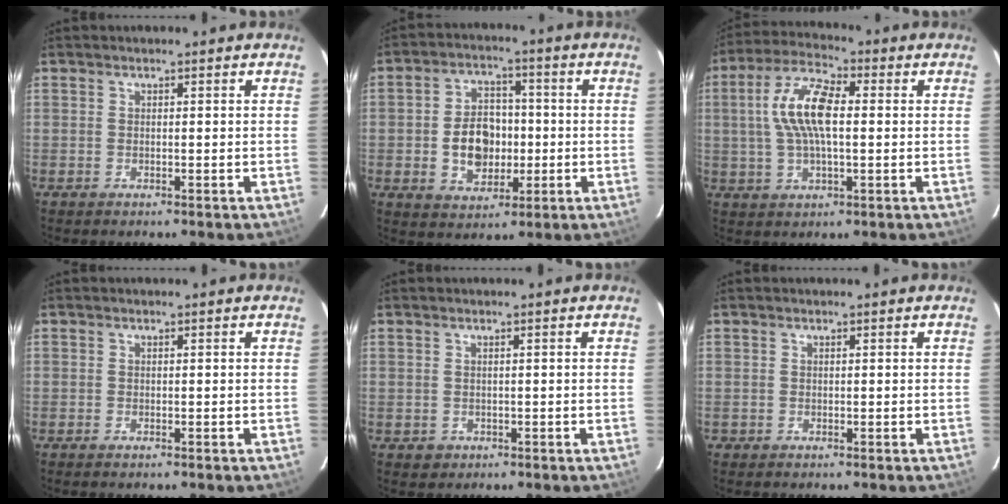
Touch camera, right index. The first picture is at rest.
{"total": 9.8, "force": [-1.3, 7.2, 6.4], "torque": [-0.122, 0.022, -0.009]}
{"total": 11.4, "force": [1.2, 4.3, 10.5], "torque": [-0.210, 0.018, 0.019]}
{"total": 0.6, "force": [-0.5, 0.2, 0.3], "torque": [-0.007, -0.001, -0.009]}
{"total": 1.6, "force": [-0.2, 1.6, 0.2], "torque": [-0.002, 0.001, 0.003]}
{"total": 0.8, "force": [-0.1, 0.8, -0.1], "torque": [0.001, 0.003, -0.001]}